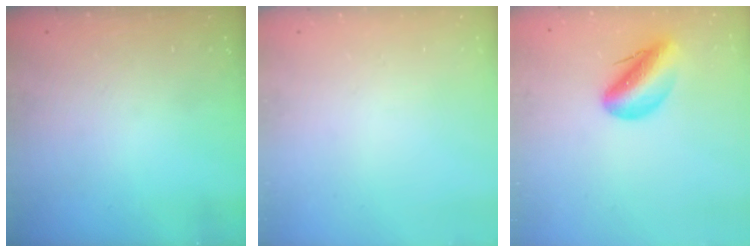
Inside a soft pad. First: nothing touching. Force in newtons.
{"total": 0.0}
{"total": 11.3, "press": 10.8, "slide": 3.3}